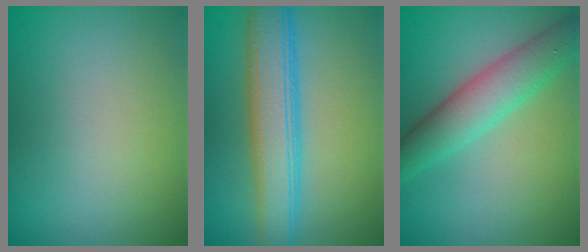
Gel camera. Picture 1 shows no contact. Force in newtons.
{"total": 6.3, "press": 6.3, "slide": 0.1}
{"total": 5.1, "press": 5.1, "slide": 0.2}